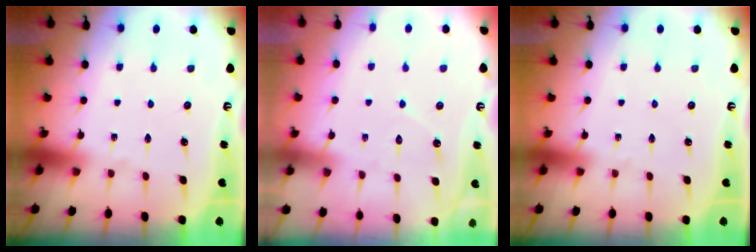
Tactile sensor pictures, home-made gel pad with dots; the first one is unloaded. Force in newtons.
{"total": 5.2, "press": 5.1, "slide": 0.5}
{"total": 0.0}